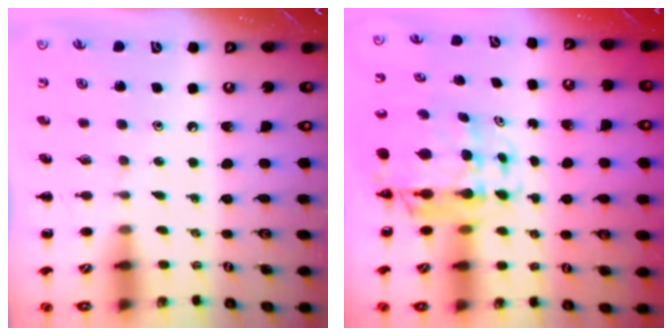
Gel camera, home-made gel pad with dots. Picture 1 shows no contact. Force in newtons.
{"total": 9.5, "press": 9.1, "slide": 2.8}